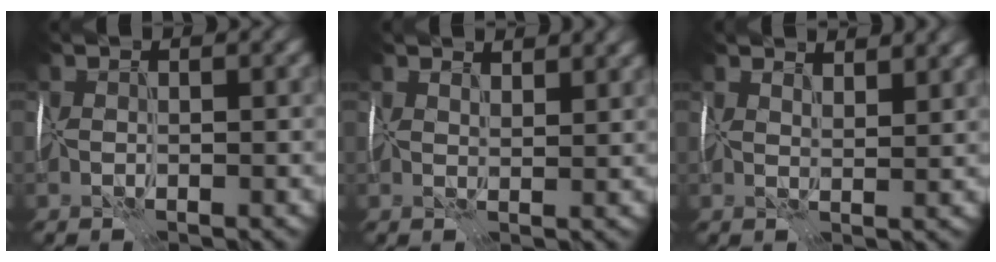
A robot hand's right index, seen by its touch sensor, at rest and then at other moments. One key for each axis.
{"total": 3.0, "fx": 2.8, "fy": 0.6, "fz": 1.1, "tx": -0.016, "ty": -0.001, "tz": 0.032}
{"total": 3.7, "fx": 3.3, "fy": 0.8, "fz": 1.4, "tx": -0.019, "ty": 0.000, "tz": 0.038}